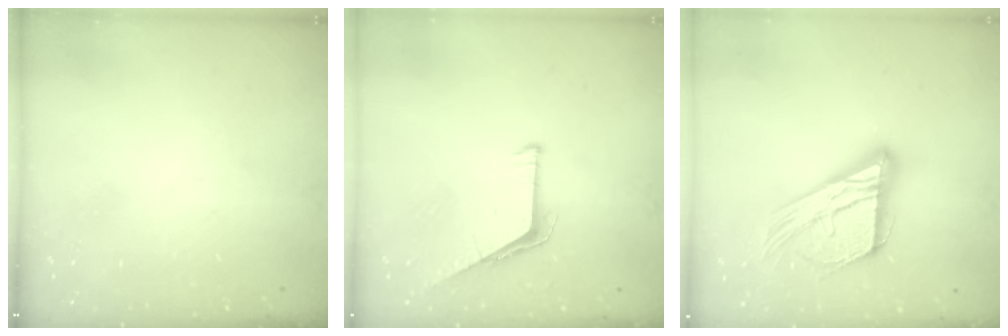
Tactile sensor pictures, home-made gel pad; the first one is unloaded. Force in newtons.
{"total": 5.3, "press": 5.3, "slide": 0.5}
{"total": 20.4, "press": 20.4, "slide": 1.8}